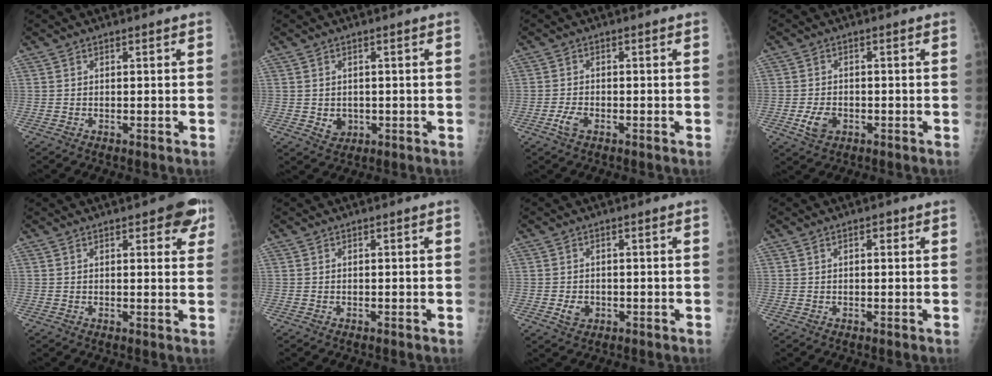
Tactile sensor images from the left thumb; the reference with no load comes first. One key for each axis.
{"total": 2.7, "fx": -0.2, "fy": 2.3, "fz": 1.3, "tx": -0.012, "ty": -0.002, "tz": 0.008}
{"total": 2.6, "fx": -1.3, "fy": 1.4, "fz": 1.8, "tx": -0.039, "ty": 0.003, "tz": -0.025}
{"total": 4.1, "fx": -1.4, "fy": 2.9, "fz": 2.6, "tx": -0.046, "ty": 0.001, "tz": -0.023}
{"total": 5.8, "fx": 3.1, "fy": 2.3, "fz": 4.3, "tx": -0.025, "ty": -0.009, "tz": 0.029}
{"total": 0.0}
{"total": 2.7, "fx": -0.7, "fy": 2.2, "fz": 1.4, "tx": -0.017, "ty": 0.001, "tz": -0.005}
{"total": 1.4, "fx": 0.6, "fy": 0.8, "fz": 1.0, "tx": -0.010, "ty": 0.002, "tz": 0.008}